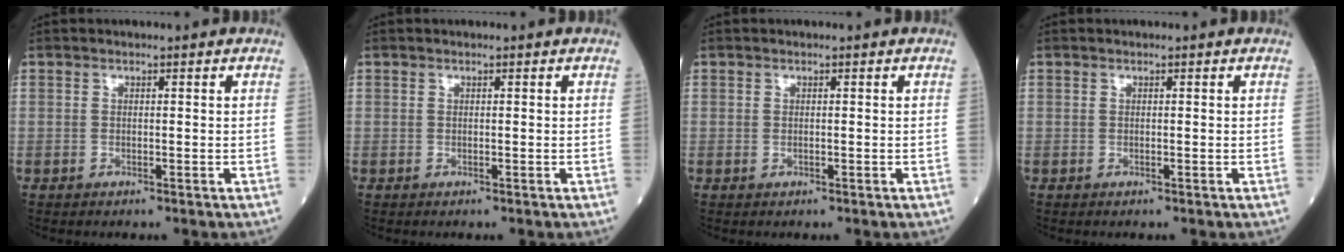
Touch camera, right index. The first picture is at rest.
{"total": 0.0}
{"total": 0.0}
{"total": 0.0}